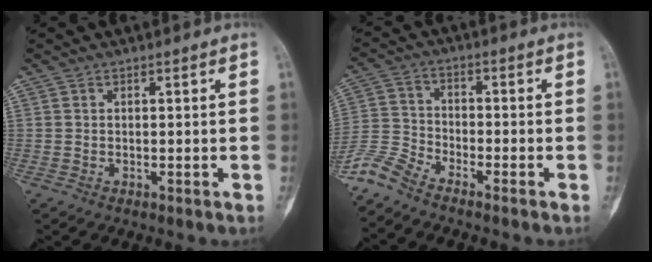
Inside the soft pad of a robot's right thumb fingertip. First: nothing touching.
{"total": 6.6, "force": [-6.1, 0.9, 2.4], "torque": [-0.059, 0.018, -0.135]}